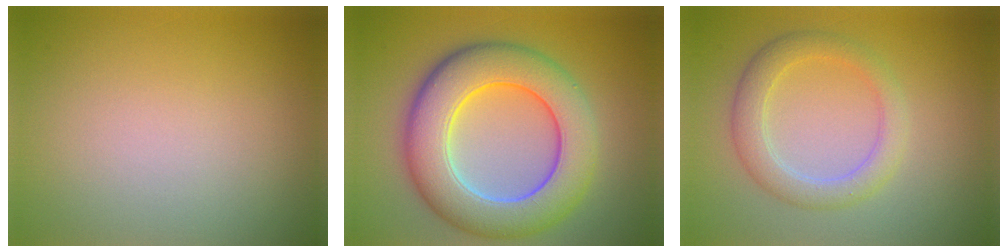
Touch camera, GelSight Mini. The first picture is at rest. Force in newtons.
{"total": 9.8, "press": 9.8, "slide": 0.4}
{"total": 3.4, "press": 3.4, "slide": 0.3}